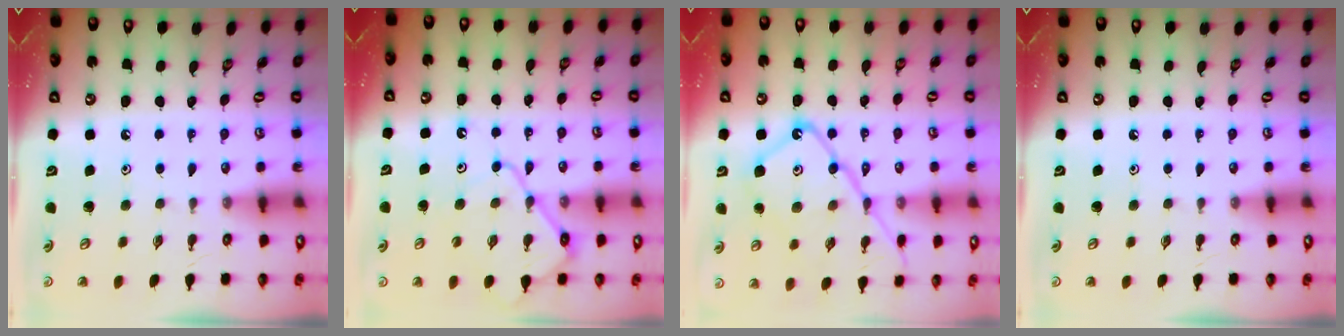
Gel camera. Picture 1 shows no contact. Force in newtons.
{"total": 11.4, "press": 11.4, "slide": 1.1}
{"total": 18.0, "press": 17.9, "slide": 1.9}
{"total": 0.0}